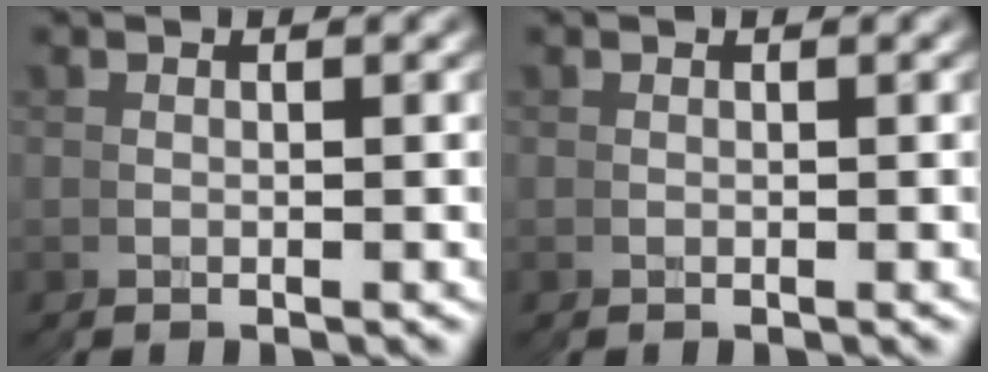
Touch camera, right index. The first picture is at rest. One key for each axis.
{"total": 0.0}